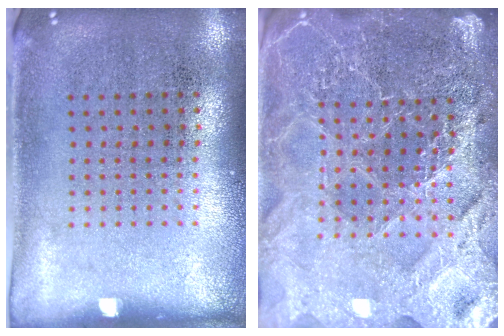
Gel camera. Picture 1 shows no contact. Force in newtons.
{"total": 4.9, "press": 4.4, "slide": 2.1}